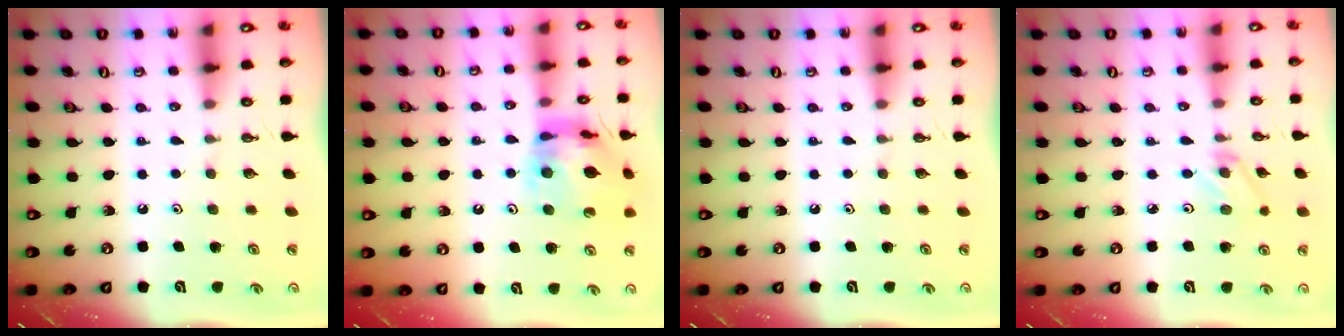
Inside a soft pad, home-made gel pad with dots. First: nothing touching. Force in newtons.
{"total": 14.4, "press": 14.3, "slide": 1.8}
{"total": 0.0}
{"total": 2.6, "press": 2.6, "slide": 0.4}